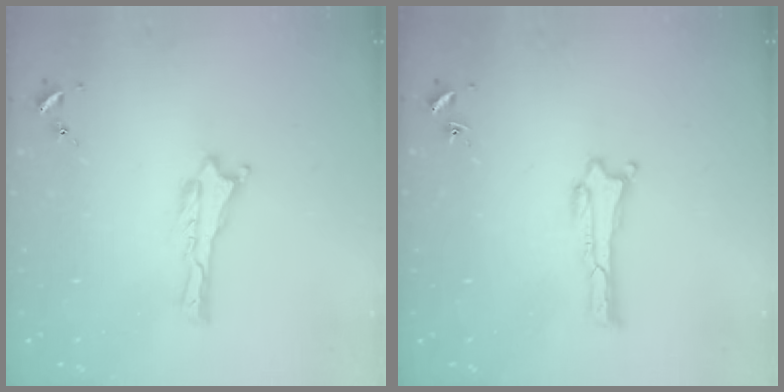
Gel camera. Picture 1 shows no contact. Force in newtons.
{"total": 0.0}